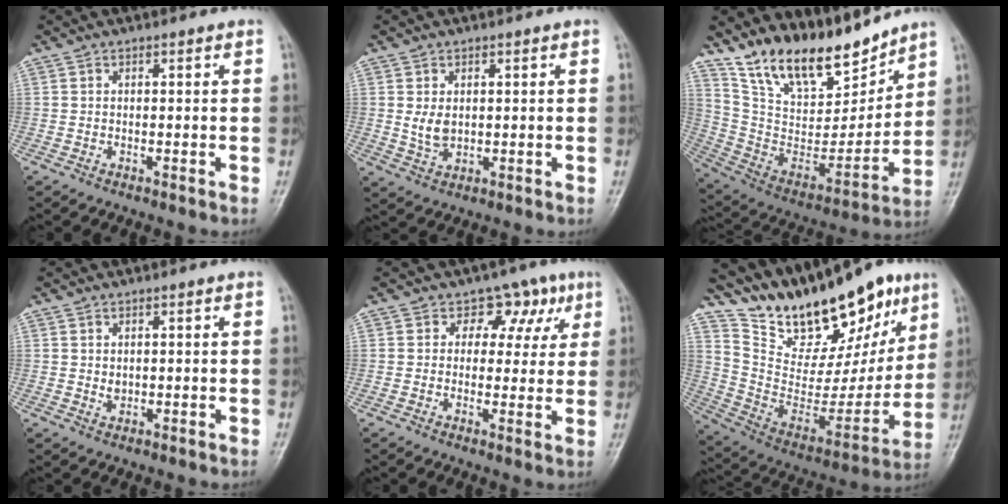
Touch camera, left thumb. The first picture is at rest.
{"total": 3.6, "force": [0.6, 2.5, 2.5], "torque": [-0.036, -0.011, 0.021]}
{"total": 19.2, "force": [15.6, 7.3, 8.6], "torque": [-0.102, -0.092, 0.287]}
{"total": 1.3, "force": [0.3, 1.1, 0.7], "torque": [-0.009, -0.004, 0.011]}
{"total": 7.0, "force": [3.2, 5.6, 2.8], "torque": [0.017, -0.002, 0.035]}
{"total": 25.5, "force": [18.8, 10.7, 13.6], "torque": [-0.163, -0.080, 0.319]}